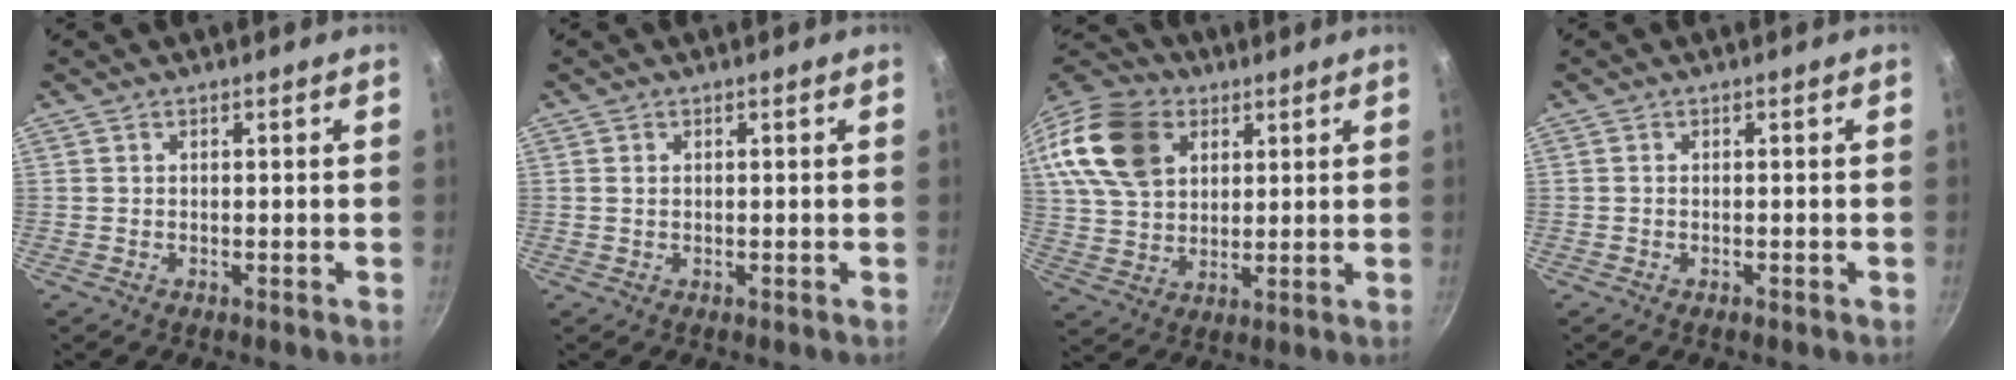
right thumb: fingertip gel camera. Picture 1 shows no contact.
{"total": 0.7, "force": [0.2, 0.5, 0.5], "torque": [-0.008, 0.001, 0.003]}
{"total": 18.1, "force": [6.7, 13.0, 10.7], "torque": [-0.192, 0.005, 0.123]}
{"total": 0.6, "force": [-0.4, 0.2, 0.4], "torque": [-0.007, 0.002, -0.008]}